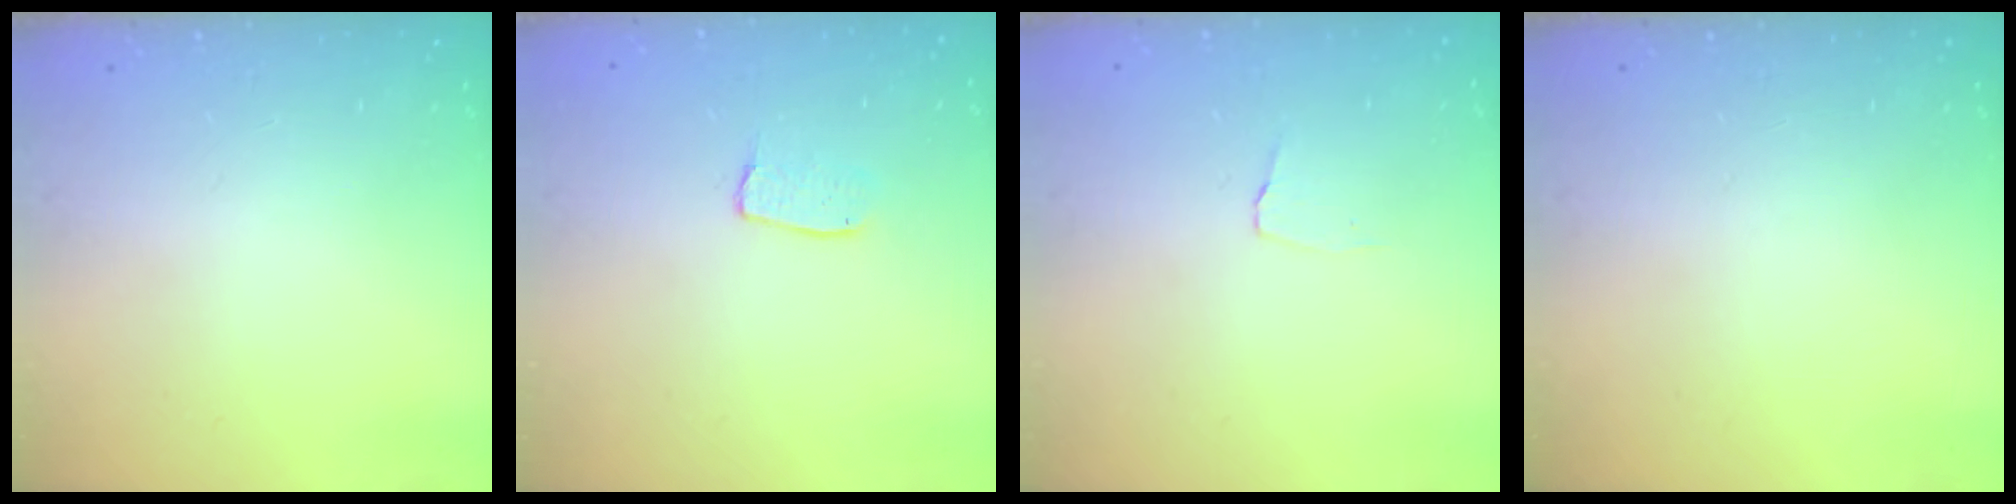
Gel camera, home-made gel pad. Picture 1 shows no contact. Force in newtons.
{"total": 4.8, "press": 4.8, "slide": 0.3}
{"total": 2.9, "press": 2.8, "slide": 0.3}
{"total": 0.0}